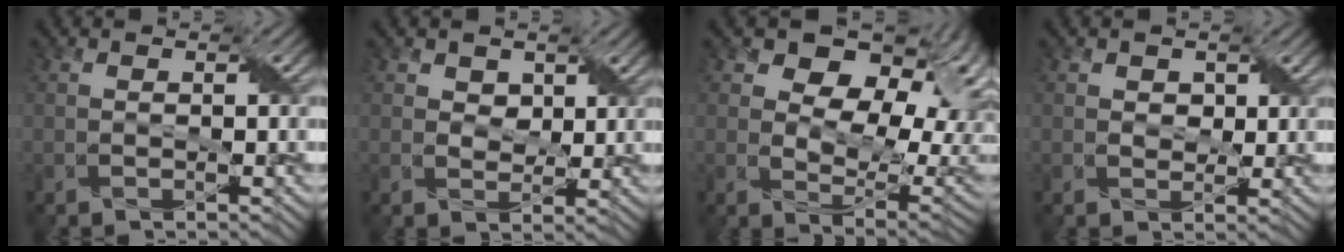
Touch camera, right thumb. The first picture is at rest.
{"total": 3.2, "force": [1.6, 2.3, 1.5], "torque": [-0.038, -0.004, 0.018]}
{"total": 15.8, "force": [6.0, 10.1, 10.6], "torque": [-0.149, 0.022, 0.095]}
{"total": 2.2, "force": [1.0, 1.7, 0.9], "torque": [-0.023, -0.004, 0.012]}